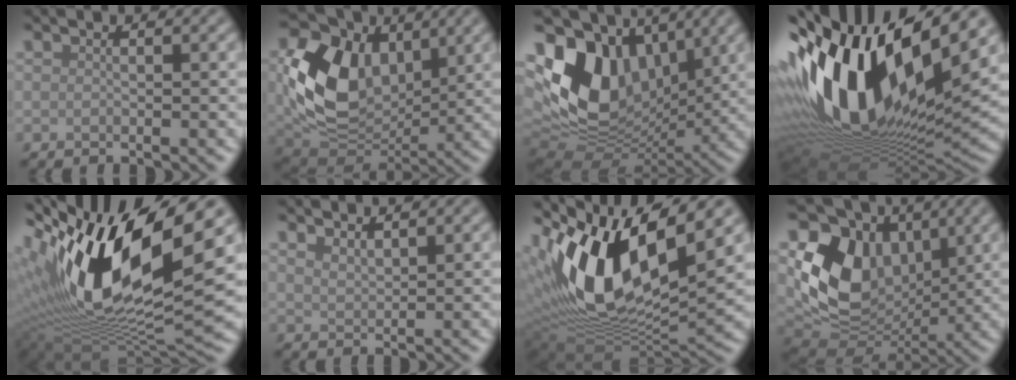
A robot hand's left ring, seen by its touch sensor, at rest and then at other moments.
{"total": 10.8, "force": [2.0, 7.5, 7.5], "torque": [-0.161, -0.002, 0.035]}
{"total": 13.0, "force": [3.5, 9.0, 8.7], "torque": [-0.175, 0.001, 0.066]}
{"total": 18.1, "force": [3.5, 9.0, 15.3], "torque": [-0.300, -0.004, 0.056]}
{"total": 17.0, "force": [4.3, 7.2, 14.8], "torque": [-0.292, -0.005, 0.077]}
{"total": 1.8, "force": [1.7, 0.3, 0.5], "torque": [-0.008, 0.001, 0.033]}
{"total": 13.9, "force": [3.8, 6.7, 11.6], "torque": [-0.232, -0.008, 0.069]}
{"total": 10.8, "force": [3.1, 8.0, 6.5], "torque": [-0.137, -0.015, 0.062]}